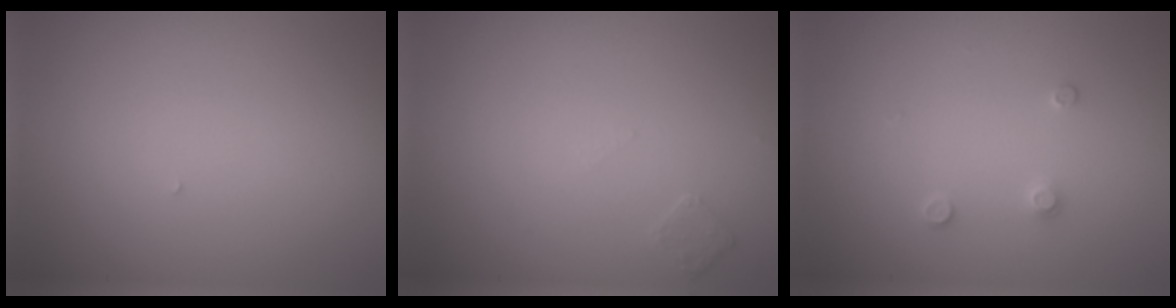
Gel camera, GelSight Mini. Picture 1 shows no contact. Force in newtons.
{"total": 1.0, "press": 1.0, "slide": 0.1}
{"total": 1.0, "press": 1.0, "slide": 0.2}